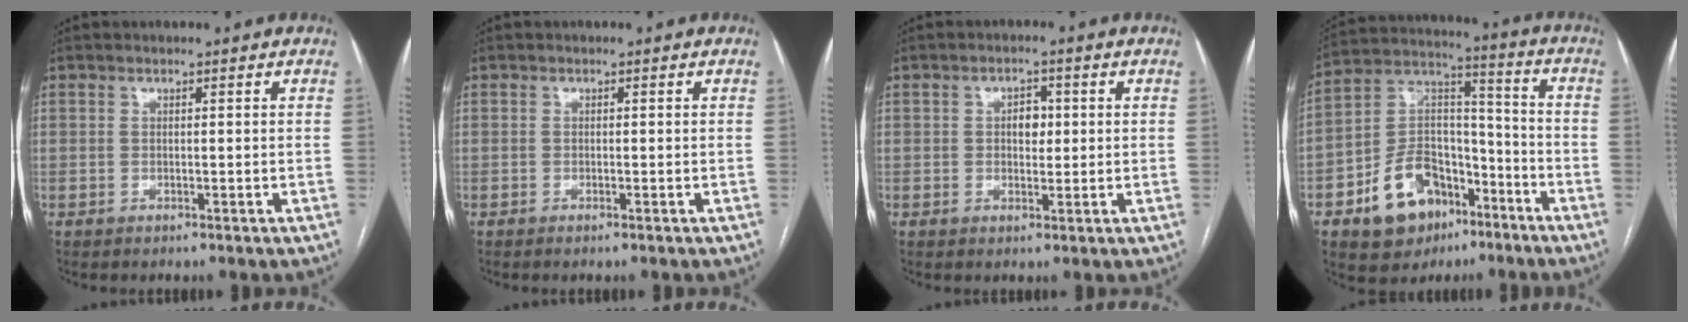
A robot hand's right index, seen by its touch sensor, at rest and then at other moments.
{"total": 0.5, "force": [-0.3, -0.1, 0.4], "torque": [-0.008, 0.001, -0.006]}
{"total": 3.0, "force": [0.4, 1.9, 2.3], "torque": [-0.031, 0.007, 0.006]}
{"total": 15.3, "force": [-8.2, 9.8, 8.5], "torque": [-0.159, 0.031, -0.134]}